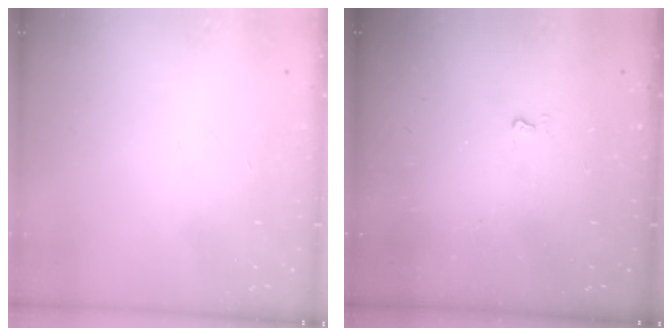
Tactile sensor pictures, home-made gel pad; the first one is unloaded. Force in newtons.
{"total": 2.6, "press": 2.6, "slide": 0.4}